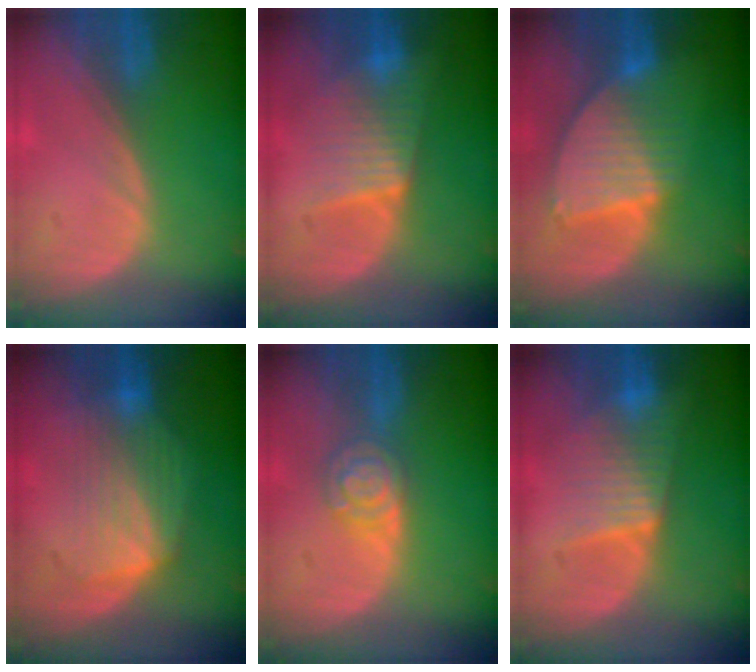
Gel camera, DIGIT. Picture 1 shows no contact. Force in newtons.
{"total": 6.3, "press": 6.3, "slide": 0.7}
{"total": 8.7, "press": 7.5, "slide": 4.4}
{"total": 7.4, "press": 7.3, "slide": 1.4}
{"total": 5.2, "press": 5.2, "slide": 0.2}
{"total": 6.3, "press": 6.3, "slide": 0.7}